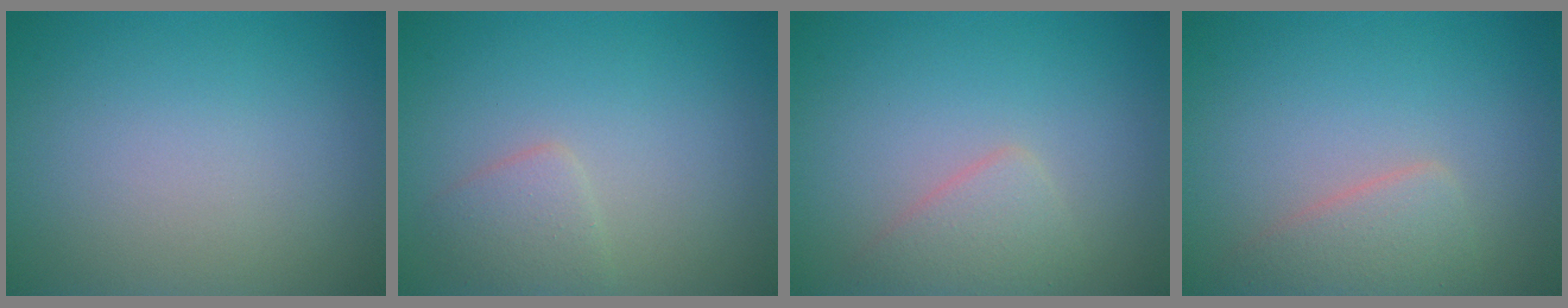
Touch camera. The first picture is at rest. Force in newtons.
{"total": 1.9, "press": 1.9, "slide": 0.0}
{"total": 2.2, "press": 2.1, "slide": 0.2}
{"total": 2.7, "press": 2.7, "slide": 0.1}